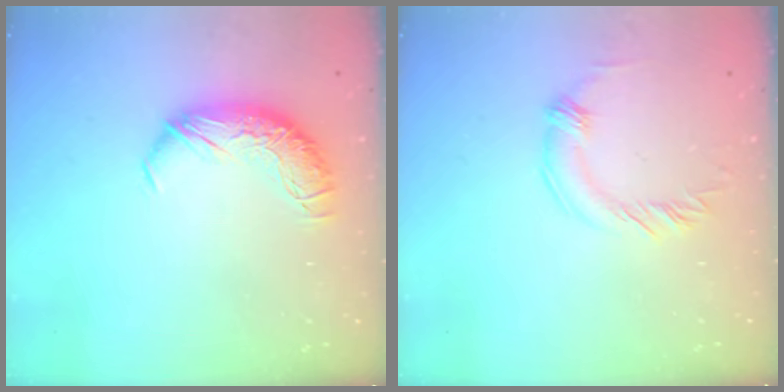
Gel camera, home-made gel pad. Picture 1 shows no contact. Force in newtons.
{"total": 2.0, "press": 2.0, "slide": 0.4}